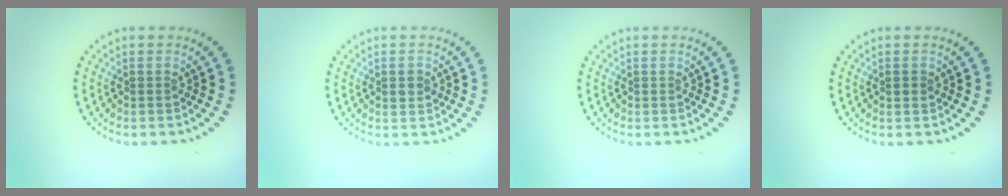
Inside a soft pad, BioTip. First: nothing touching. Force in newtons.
{"total": 1.0, "press": 1.0, "slide": 0.1}
{"total": 0.0}
{"total": 0.9, "press": 0.8, "slide": 0.3}